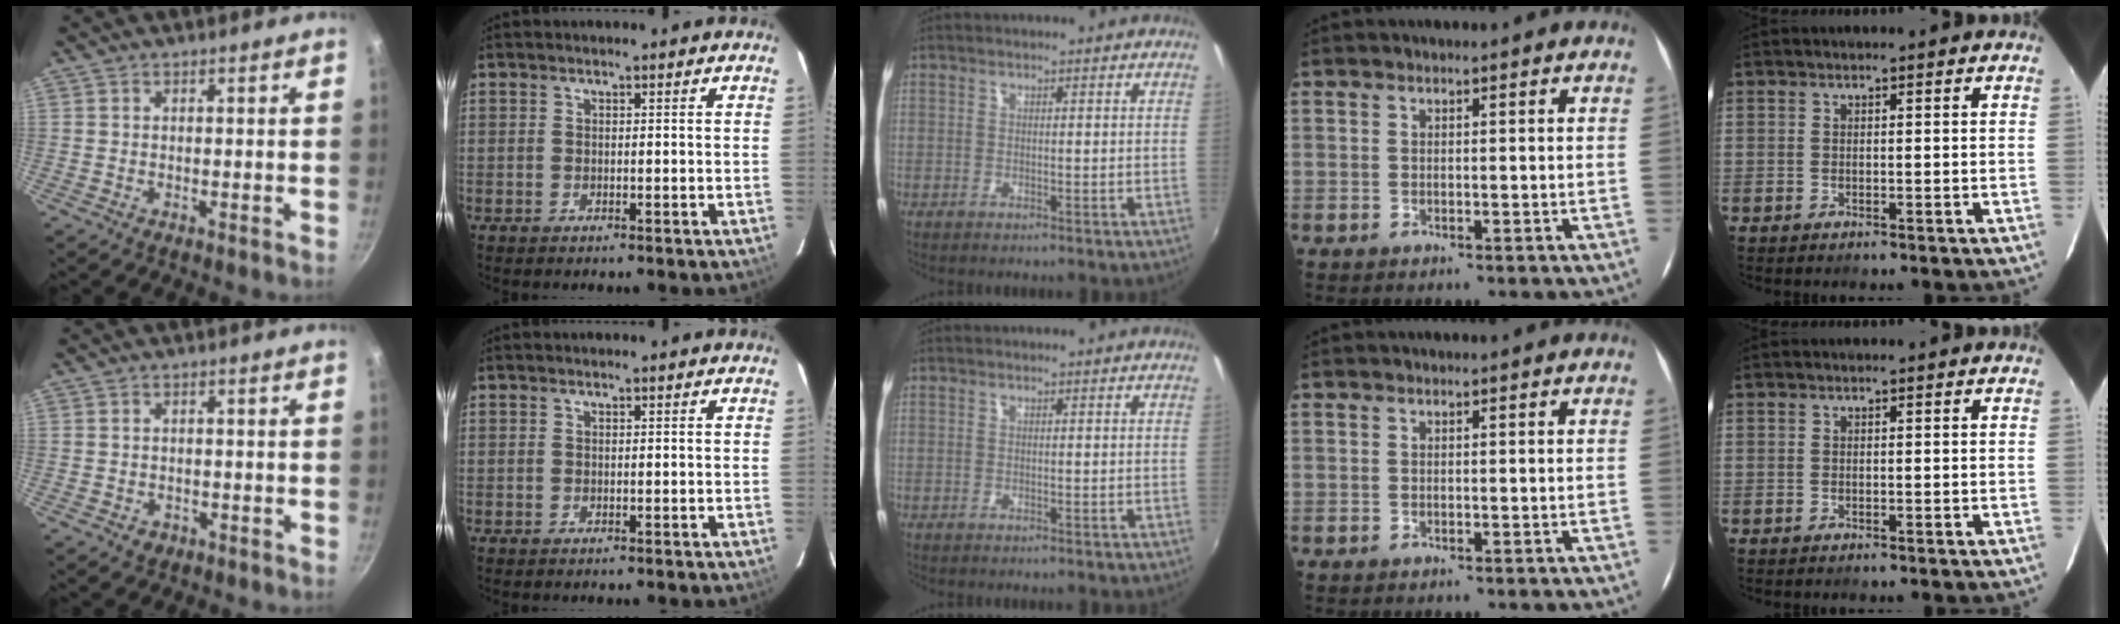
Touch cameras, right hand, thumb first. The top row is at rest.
{"thumb": {"total": 1.9, "force": [-0.8, 1.5, 0.7], "torque": [-0.012, 0.005, -0.004]}}